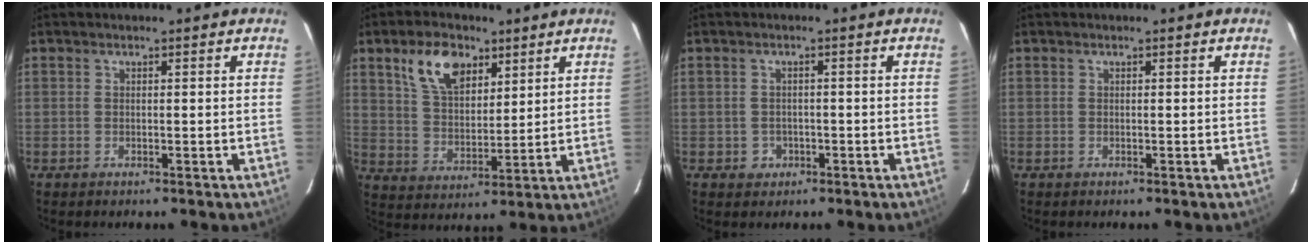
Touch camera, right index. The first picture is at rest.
{"total": 10.9, "force": [6.0, 6.2, 6.6], "torque": [-0.124, 0.019, 0.117]}
{"total": 2.6, "force": [-0.8, 2.4, 0.4], "torque": [-0.010, 0.003, -0.008]}
{"total": 0.0}